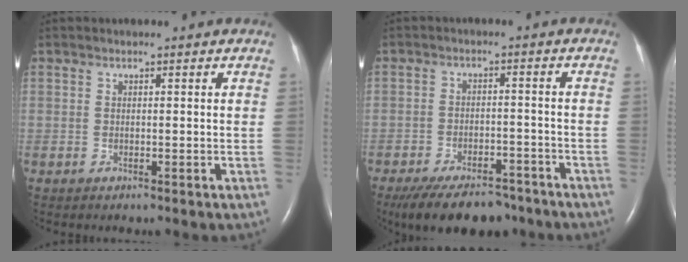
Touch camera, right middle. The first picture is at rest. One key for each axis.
{"total": 12.9, "fx": -10.3, "fy": 5.2, "fz": 5.8, "tx": -0.102, "ty": -0.005, "tz": -0.151}